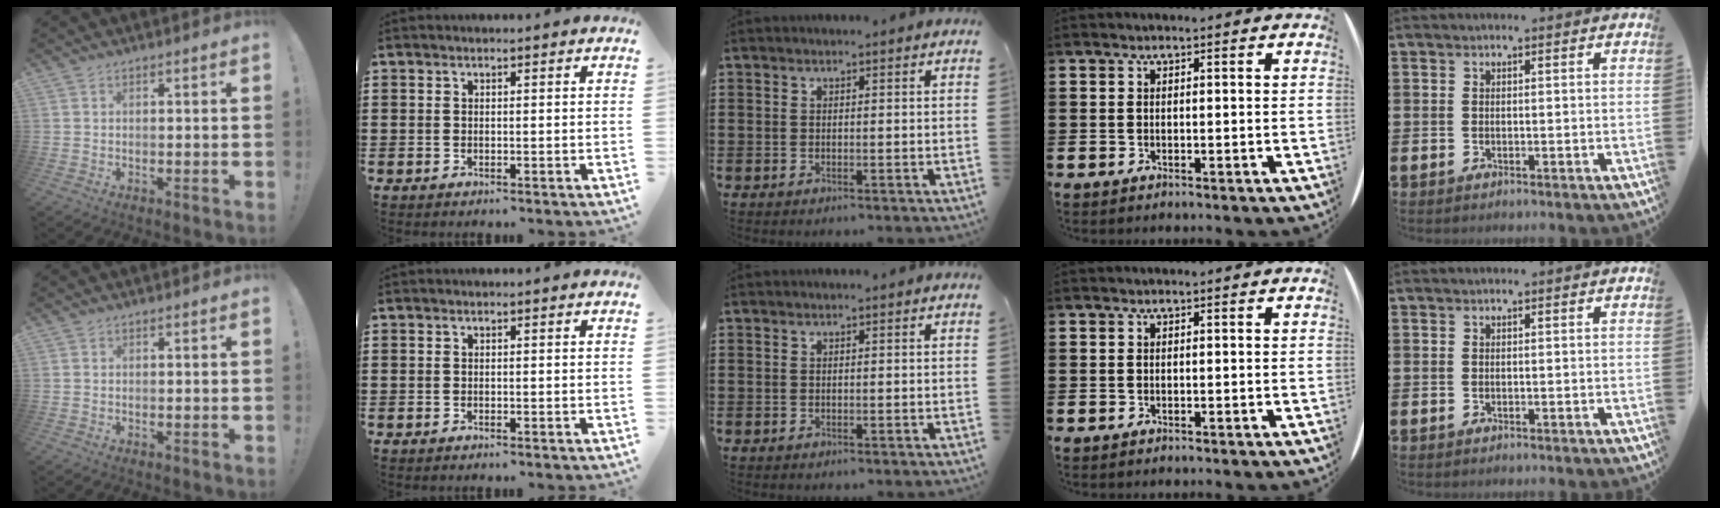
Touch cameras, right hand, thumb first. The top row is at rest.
{}